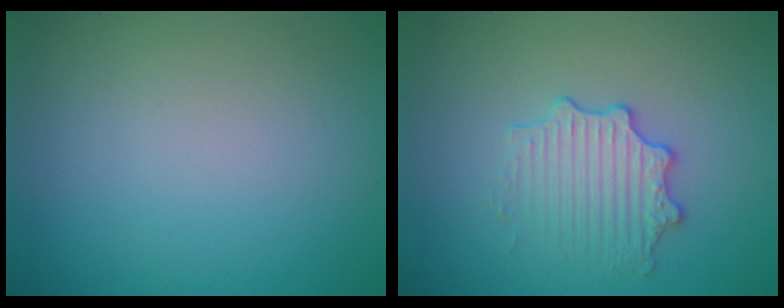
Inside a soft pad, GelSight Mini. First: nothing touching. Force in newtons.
{"total": 2.9, "press": 2.8, "slide": 0.7}